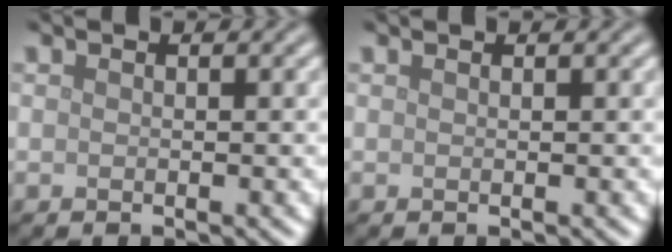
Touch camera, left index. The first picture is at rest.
{"total": 0.0}